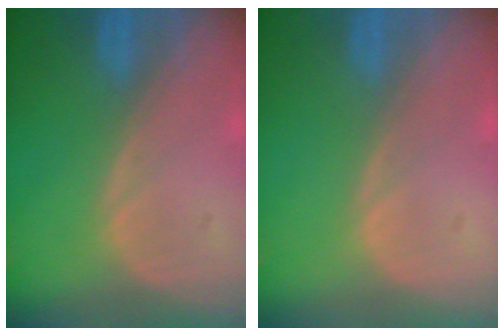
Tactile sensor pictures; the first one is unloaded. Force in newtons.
{"total": 0.0}